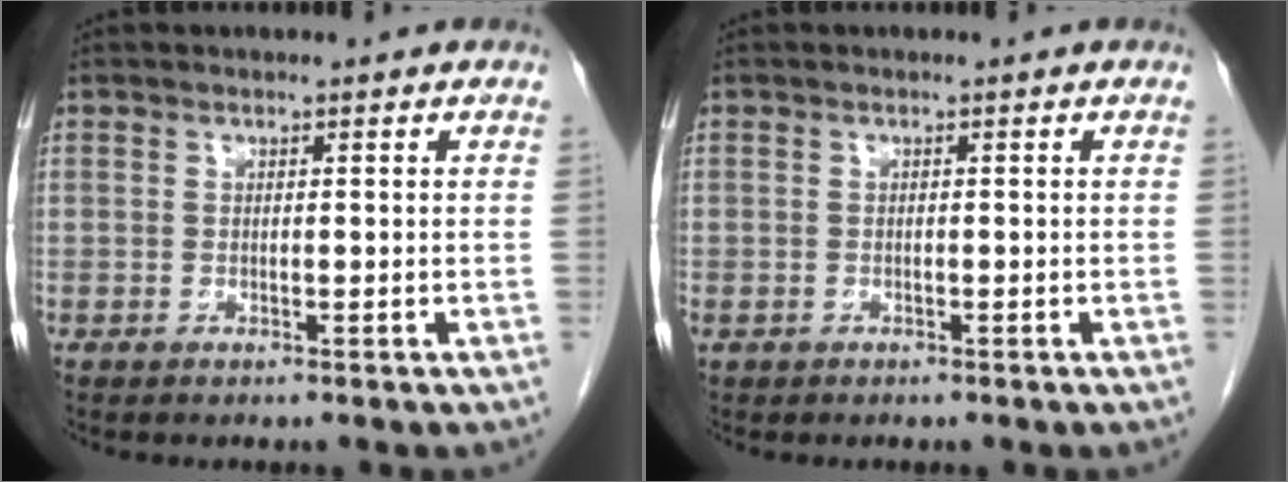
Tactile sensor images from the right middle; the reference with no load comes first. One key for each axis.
{"total": 0.7, "fx": -0.3, "fy": 0.6, "fz": 0.3, "tx": -0.006, "ty": 0.003, "tz": -0.001}